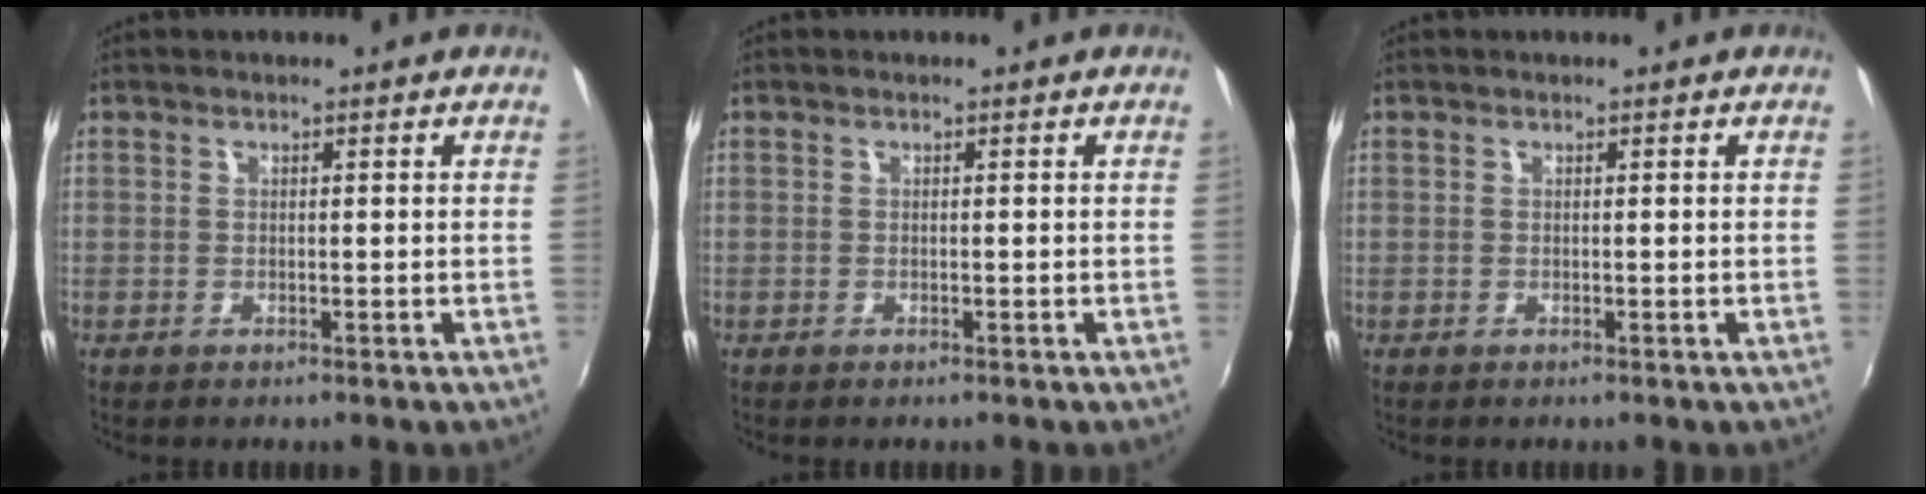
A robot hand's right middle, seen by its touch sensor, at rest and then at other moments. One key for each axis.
{"total": 0.0}
{"total": 0.0}